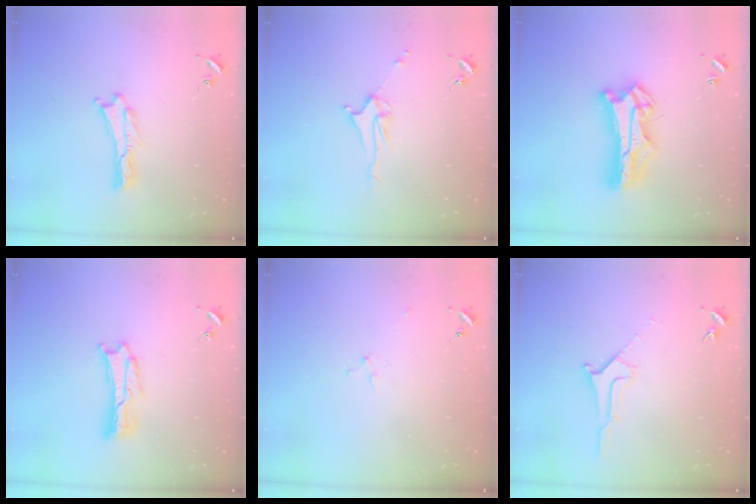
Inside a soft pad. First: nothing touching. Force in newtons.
{"total": 3.7, "press": 3.7, "slide": 0.5}
{"total": 12.0, "press": 11.9, "slide": 0.9}
{"total": 2.8, "press": 2.7, "slide": 0.4}
{"total": 2.9, "press": 2.9, "slide": 0.3}
{"total": 1.8, "press": 1.7, "slide": 0.2}